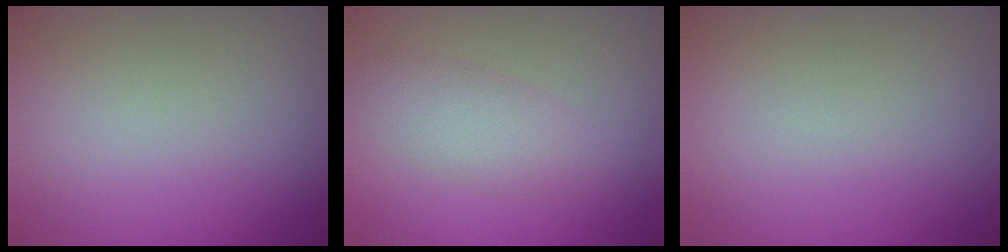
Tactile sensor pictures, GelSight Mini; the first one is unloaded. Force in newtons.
{"total": 2.8, "press": 2.8, "slide": 0.1}
{"total": 0.0}